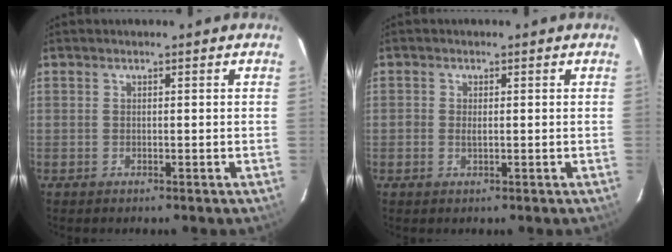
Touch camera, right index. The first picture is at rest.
{"total": 1.3, "force": [-0.2, 0.7, 1.1], "torque": [-0.022, 0.000, -0.005]}